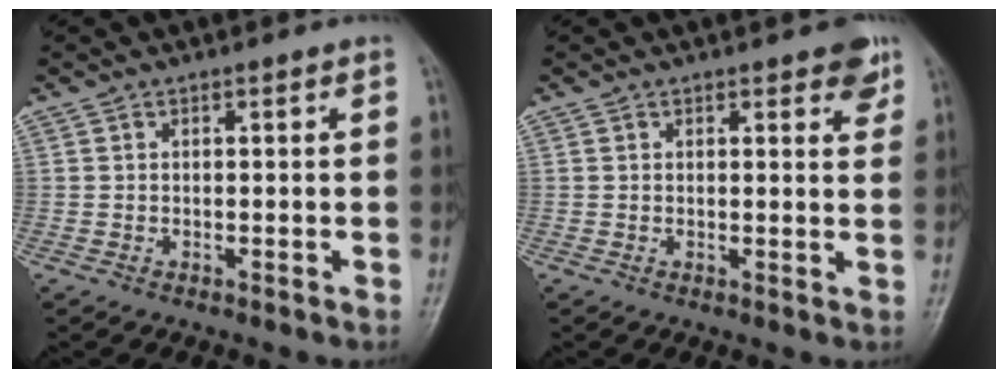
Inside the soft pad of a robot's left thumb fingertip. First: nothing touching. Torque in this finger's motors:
{"motor_torque": [0.70, 0.09, 0.51, -0.12, 0.00]}